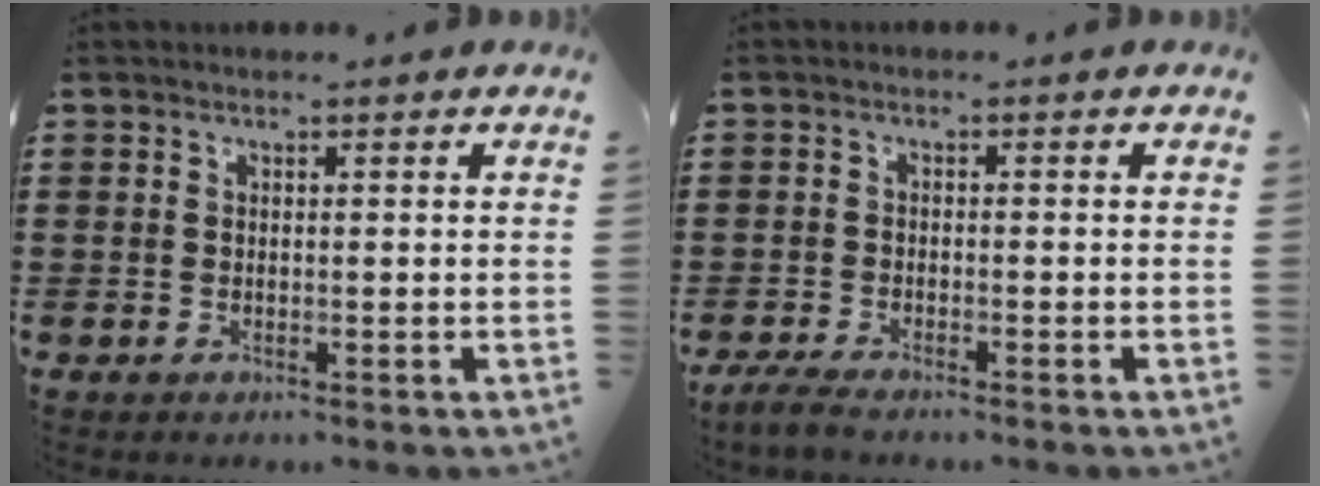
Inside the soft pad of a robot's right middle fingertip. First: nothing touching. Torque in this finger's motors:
{"motor_torque": [2.14, 0.00, 0.18, 0.05]}